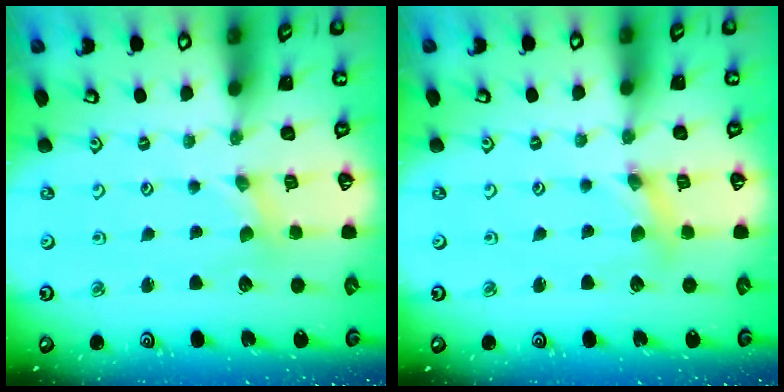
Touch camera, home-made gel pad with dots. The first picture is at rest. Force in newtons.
{"total": 3.0, "press": 3.0, "slide": 0.3}